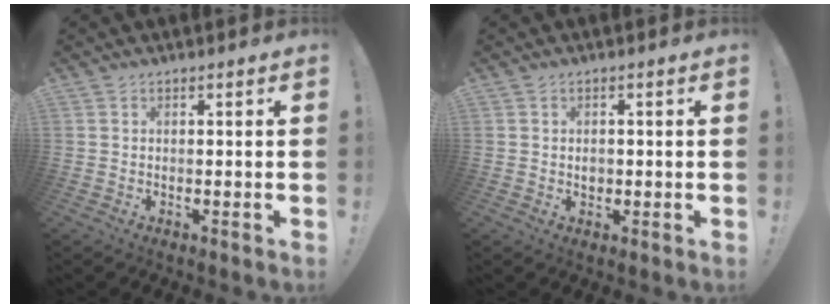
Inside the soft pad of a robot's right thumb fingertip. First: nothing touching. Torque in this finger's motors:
{"motor_torque": [0.22, 0.05, 0.16, -0.21, -0.01]}